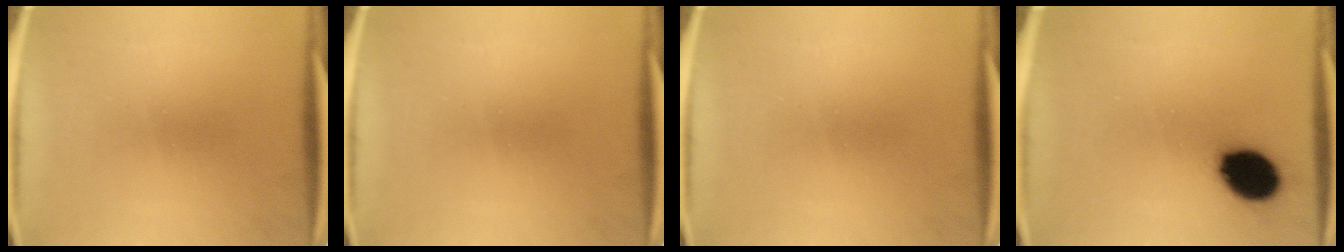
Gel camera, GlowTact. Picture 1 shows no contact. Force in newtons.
{"total": 0.0}
{"total": 0.0}
{"total": 12.2}